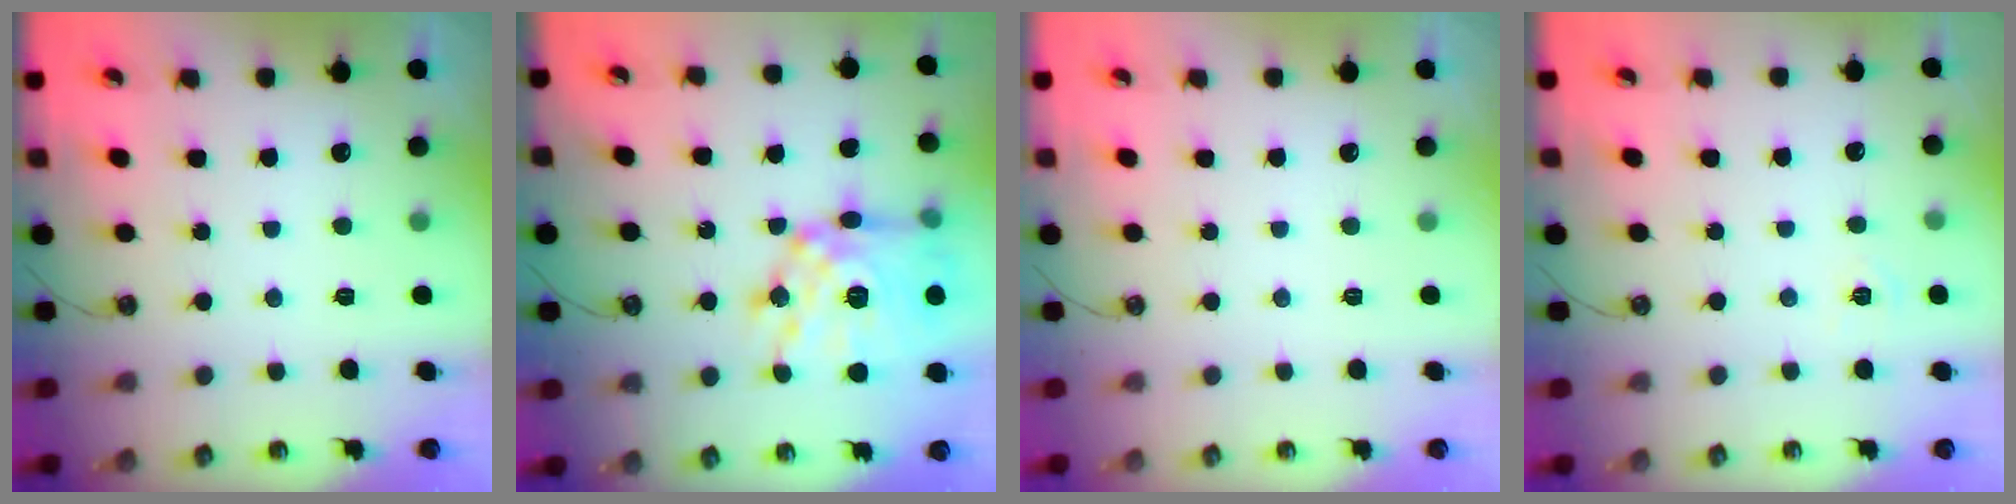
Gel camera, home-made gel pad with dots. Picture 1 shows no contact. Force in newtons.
{"total": 21.0, "press": 20.9, "slide": 2.1}
{"total": 0.0}
{"total": 3.2, "press": 3.2, "slide": 0.4}